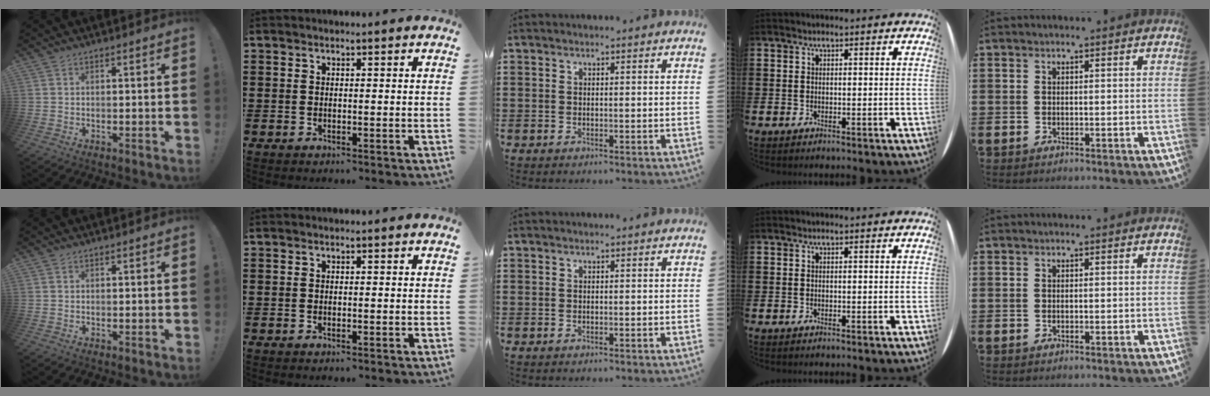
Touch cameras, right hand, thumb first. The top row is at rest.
{}